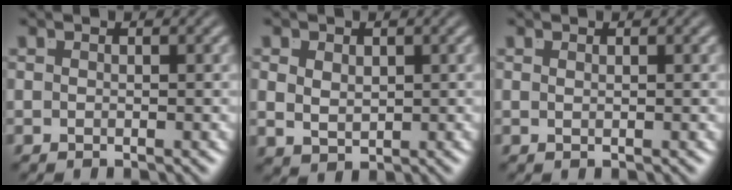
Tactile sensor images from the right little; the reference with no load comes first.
{"total": 2.9, "force": [0.3, 2.1, 2.0], "torque": [-0.044, -0.022, 0.023]}
{"total": 1.2, "force": [0.2, -1.1, 0.2], "torque": [0.003, -0.004, 0.010]}